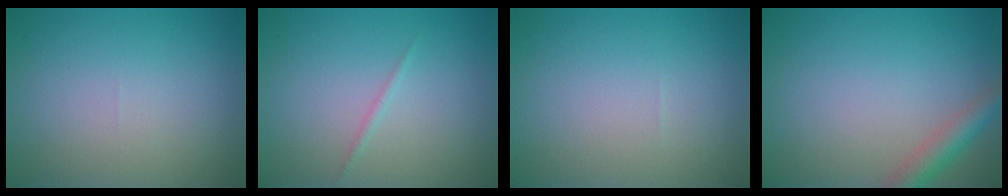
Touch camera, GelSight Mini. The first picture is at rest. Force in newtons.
{"total": 0.6, "press": 0.6, "slide": 0.1}
{"total": 0.0}
{"total": 2.9, "press": 2.9, "slide": 0.1}